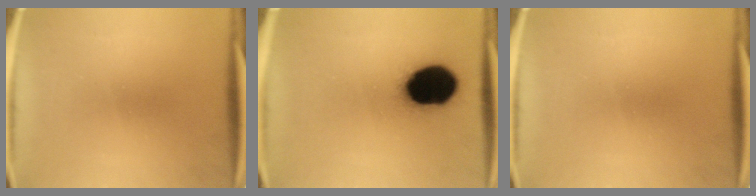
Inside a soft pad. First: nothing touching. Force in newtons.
{"total": 20.4}
{"total": 0.0}